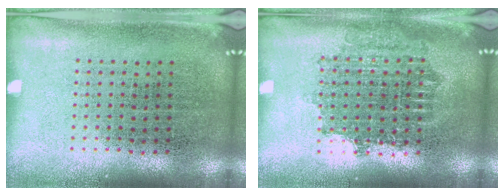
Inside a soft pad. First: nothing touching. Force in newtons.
{"total": 1.7, "press": 1.4, "slide": 1.0}